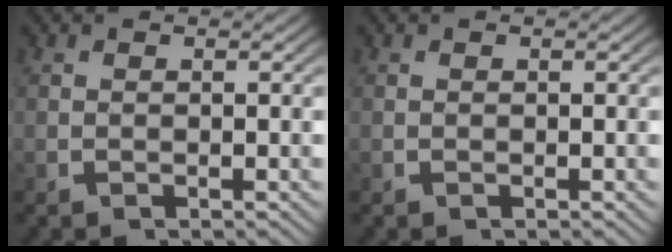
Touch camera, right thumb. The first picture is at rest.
{"total": 0.0}